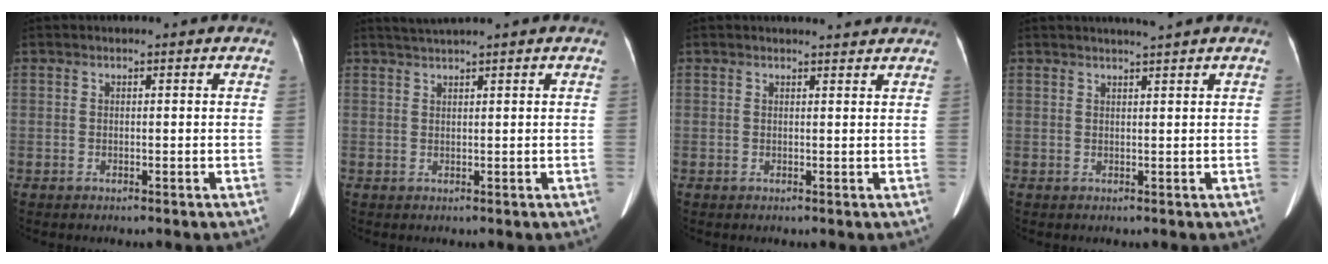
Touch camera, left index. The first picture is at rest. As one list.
[{"total": 2.2, "force": [1.9, -0.9, 0.6], "torque": [-0.013, 0.009, 0.042]}, {"total": 3.4, "force": [3.4, 0.2, 0.7], "torque": [-0.014, 0.009, 0.040]}, {"total": 2.7, "force": [2.3, -0.9, 1.0], "torque": [-0.010, 0.003, 0.038]}]